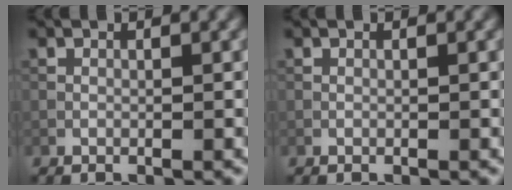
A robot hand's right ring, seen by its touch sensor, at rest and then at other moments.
{"total": 0.0}